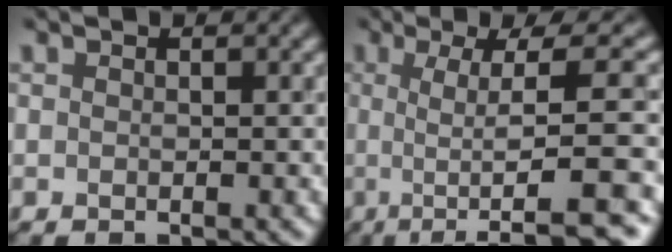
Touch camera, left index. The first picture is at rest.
{"total": 9.3, "force": [-0.4, 2.2, 9.1], "torque": [-0.108, 0.020, 0.000]}